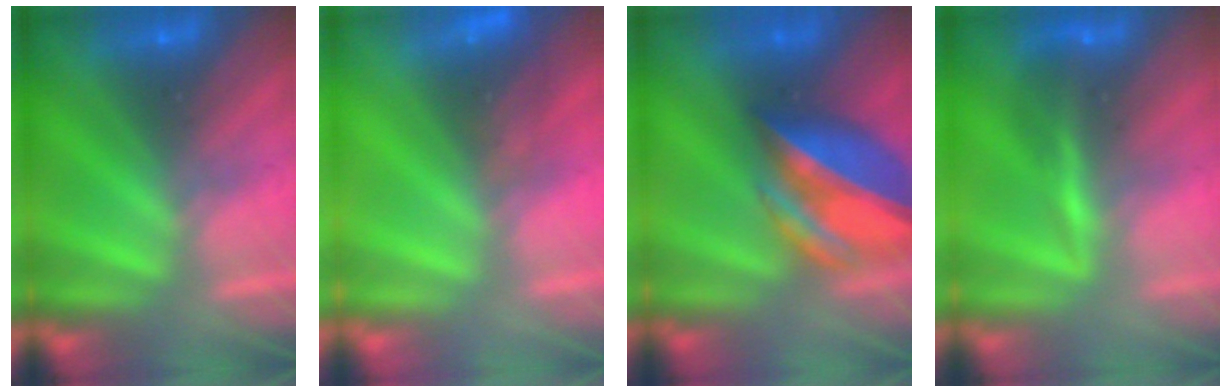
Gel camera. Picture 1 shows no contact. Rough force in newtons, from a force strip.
{"total": 2.6}
{"total": 7.1}
{"total": 3.8}